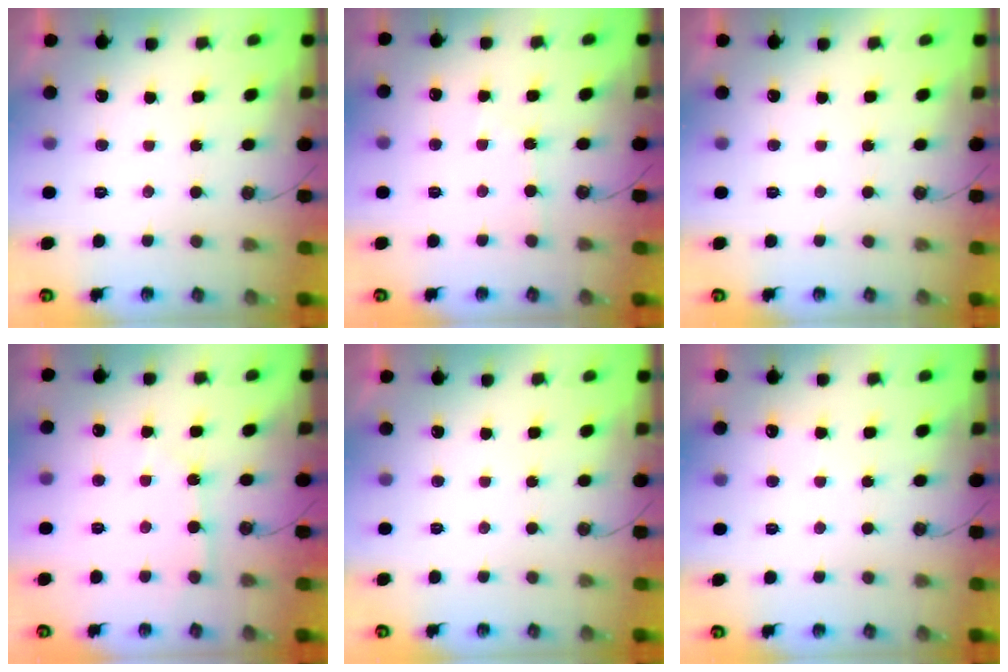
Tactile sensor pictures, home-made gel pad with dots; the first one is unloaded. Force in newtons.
{"total": 2.8, "press": 2.7, "slide": 0.4}
{"total": 0.0}
{"total": 6.0, "press": 5.9, "slide": 0.8}
{"total": 0.0}
{"total": 4.5, "press": 4.5, "slide": 0.5}